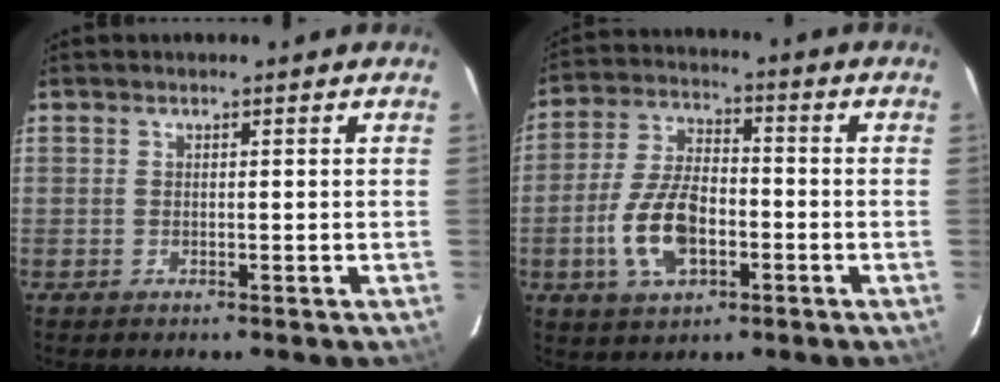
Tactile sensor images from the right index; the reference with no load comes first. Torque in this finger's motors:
{"motor_torque": [1.99, -0.11, 0.88, 0.11]}